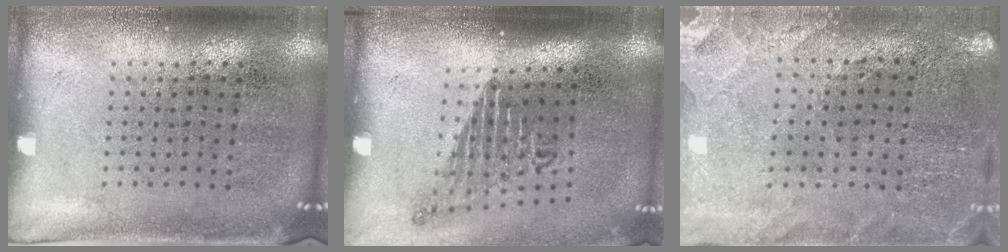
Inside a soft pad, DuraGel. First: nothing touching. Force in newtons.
{"total": 1.7, "press": 1.2, "slide": 1.3}
{"total": 0.7, "press": 0.7, "slide": 0.2}